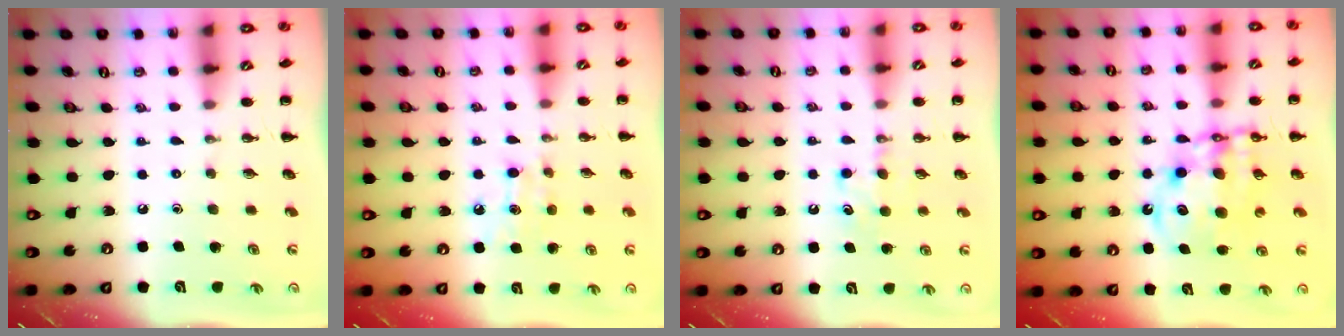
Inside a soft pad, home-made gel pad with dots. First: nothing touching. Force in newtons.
{"total": 5.1, "press": 4.9, "slide": 1.4}
{"total": 6.4, "press": 6.2, "slide": 1.6}
{"total": 12.5, "press": 12.0, "slide": 3.5}